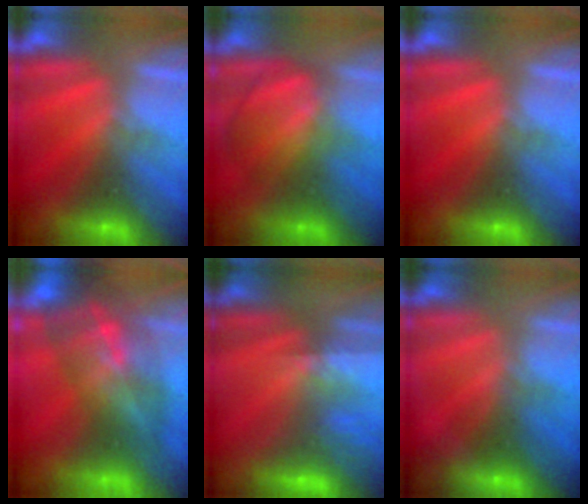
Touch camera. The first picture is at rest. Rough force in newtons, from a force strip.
{"total": 3.0}
{"total": 0.0}
{"total": 10.8}
{"total": 2.3}
{"total": 1.7}